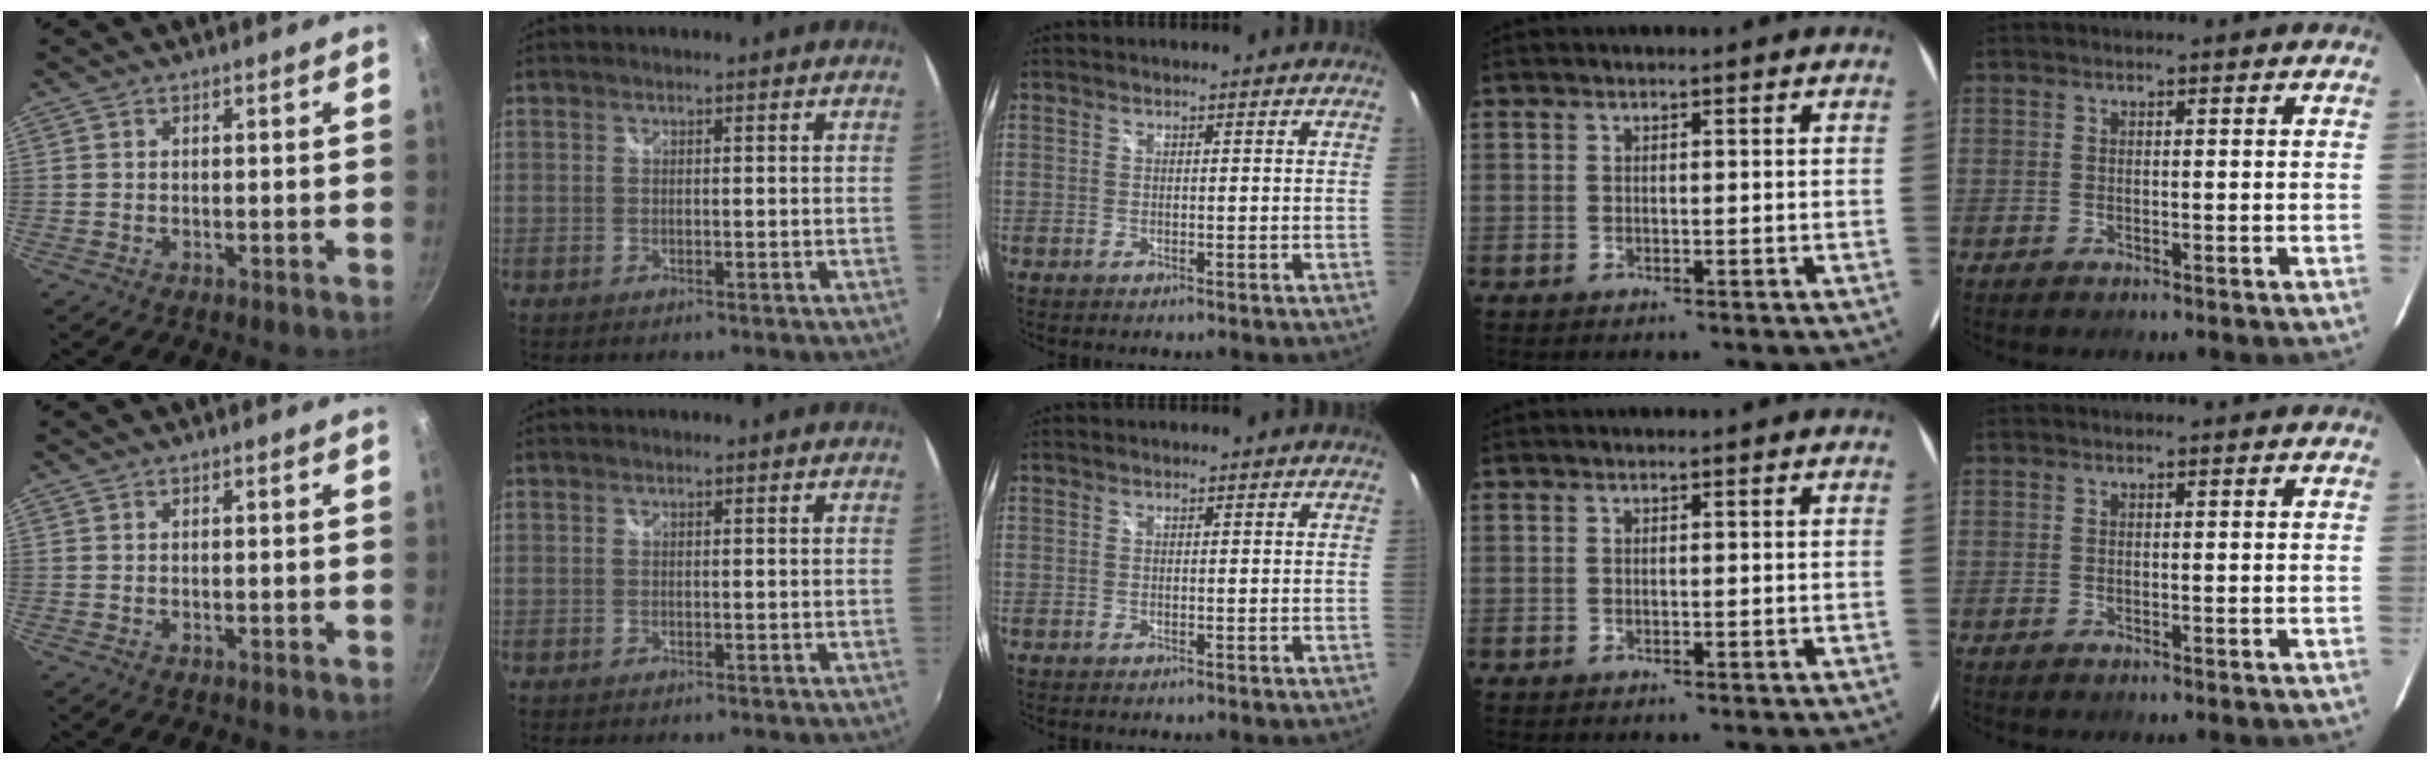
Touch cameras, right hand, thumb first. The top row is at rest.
{}